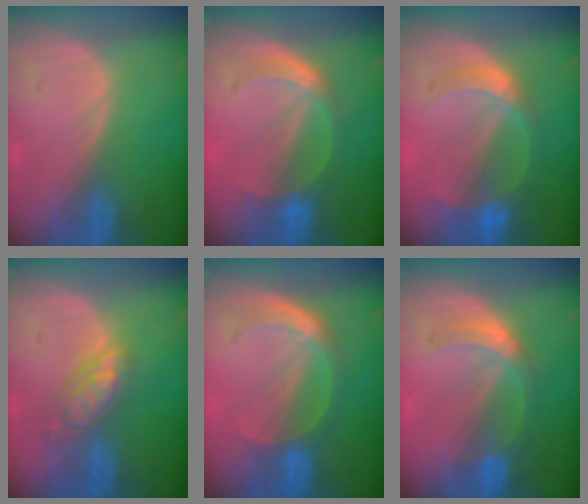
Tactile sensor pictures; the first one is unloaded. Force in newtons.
{"total": 5.1, "press": 5.0, "slide": 0.8}
{"total": 6.5, "press": 5.7, "slide": 3.1}
{"total": 5.6, "press": 5.1, "slide": 2.4}
{"total": 5.7, "press": 5.2, "slide": 2.5}
{"total": 5.6, "press": 5.2, "slide": 2.1}